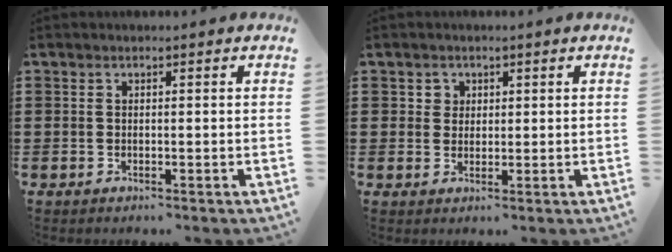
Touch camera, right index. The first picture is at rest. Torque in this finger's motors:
{"motor_torque": [0.01, 0.00, 0.00, 0.01]}